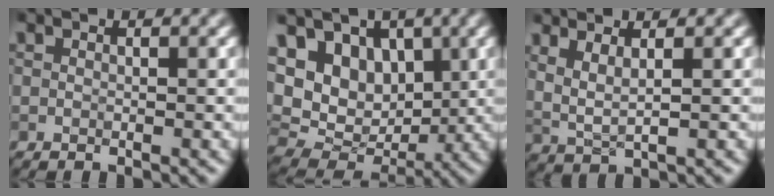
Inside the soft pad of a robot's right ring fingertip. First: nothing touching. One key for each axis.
{"total": 12.4, "fx": 3.6, "fy": 9.2, "fz": 7.5, "tx": -0.139, "ty": 0.025, "tz": 0.055}
{"total": 2.7, "fx": 1.2, "fy": 0.7, "fz": 2.3, "tx": -0.046, "ty": -0.002, "tz": 0.025}